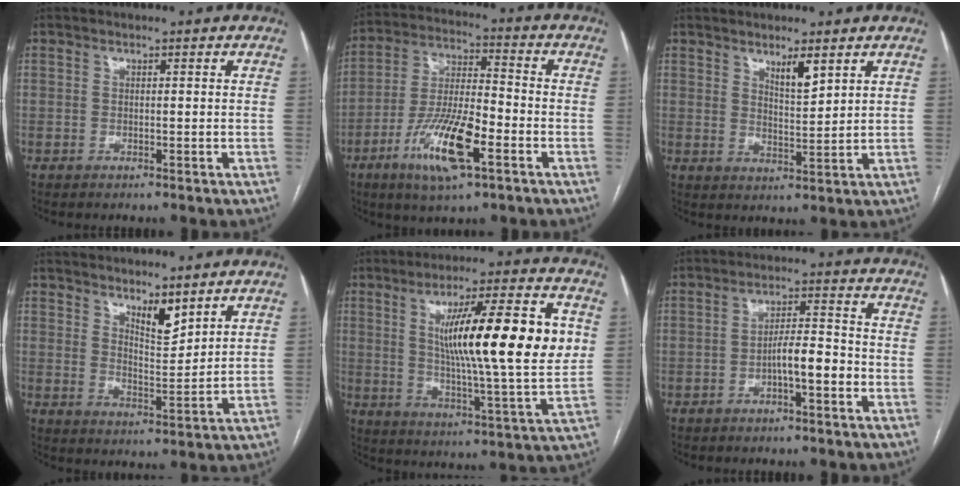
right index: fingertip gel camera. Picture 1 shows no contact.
{"total": 13.6, "force": [-6.2, 3.0, 11.8], "torque": [-0.233, -0.009, -0.110]}
{"total": 3.9, "force": [2.7, 0.7, 2.8], "torque": [-0.051, -0.009, 0.050]}
{"total": 5.0, "force": [3.8, 1.3, 2.9], "torque": [-0.052, -0.016, 0.069]}
{"total": 19.7, "force": [3.9, 1.4, 19.2], "torque": [-0.300, 0.000, 0.053]}
{"total": 5.6, "force": [-2.2, 1.1, 5.0], "torque": [-0.085, 0.016, -0.036]}